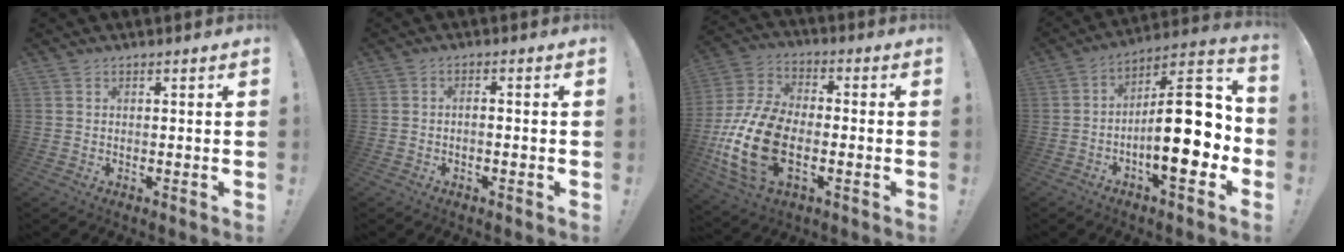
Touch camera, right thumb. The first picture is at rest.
{"total": 1.3, "force": [-1.0, 0.4, 0.8], "torque": [-0.018, 0.006, -0.017]}
{"total": 19.5, "force": [-4.8, 12.1, 14.6], "torque": [-0.283, 0.023, -0.070]}
{"total": 21.9, "force": [-3.0, 7.8, 20.3], "torque": [-0.309, 0.013, -0.044]}